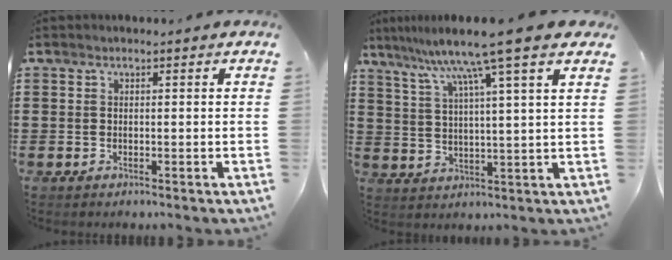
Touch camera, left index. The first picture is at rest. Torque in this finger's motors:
{"motor_torque": [1.23, -0.91, 0.67, 0.21]}